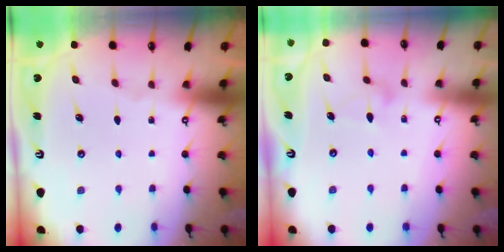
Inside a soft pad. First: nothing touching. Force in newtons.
{"total": 7.8, "press": 7.8, "slide": 0.3}